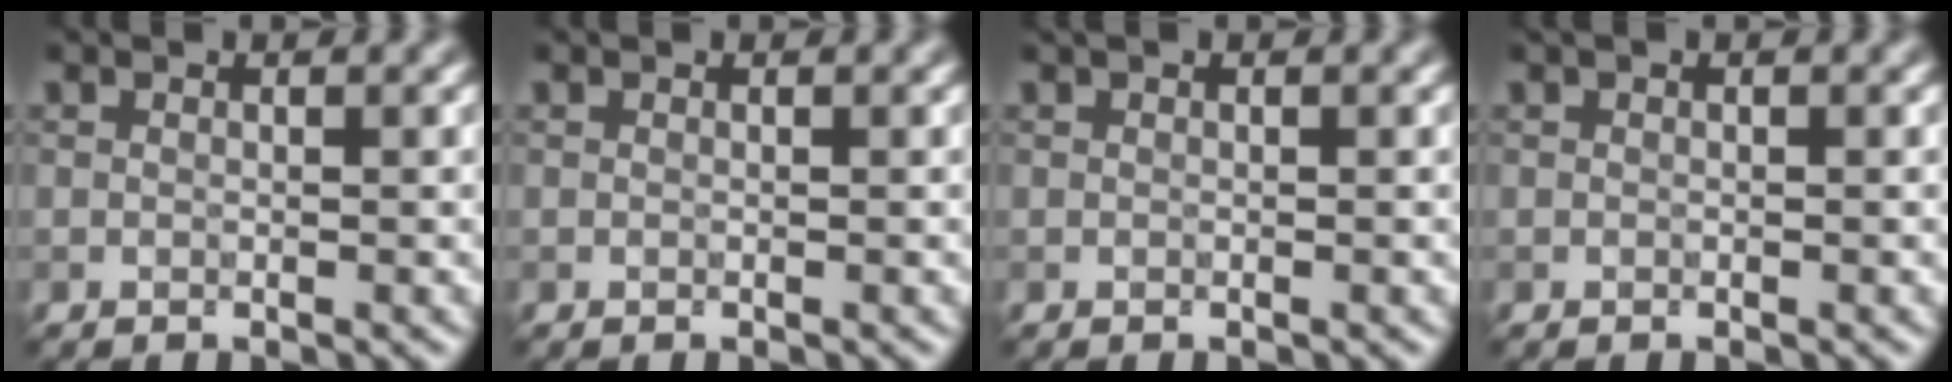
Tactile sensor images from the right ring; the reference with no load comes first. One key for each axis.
{"total": 0.0}
{"total": 0.9, "fx": 0.6, "fy": 0.4, "fz": 0.6, "tx": -0.001, "ty": -0.004, "tz": 0.001}
{"total": 0.7, "fx": 0.4, "fy": 0.3, "fz": 0.5, "tx": -0.004, "ty": -0.006, "tz": 0.002}